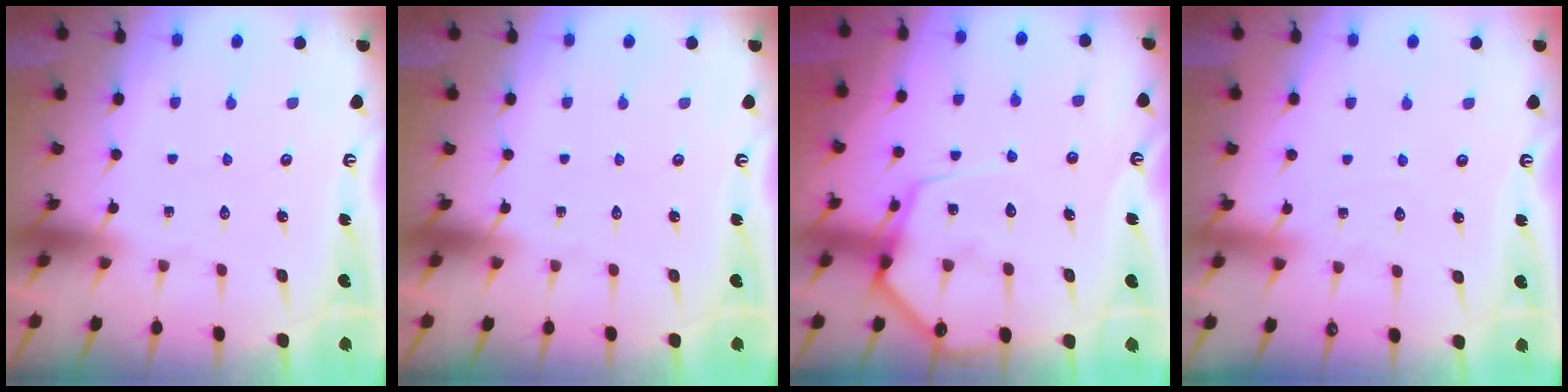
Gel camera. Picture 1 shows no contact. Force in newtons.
{"total": 0.0}
{"total": 9.9, "press": 9.8, "slide": 1.1}
{"total": 3.2, "press": 3.2, "slide": 0.4}